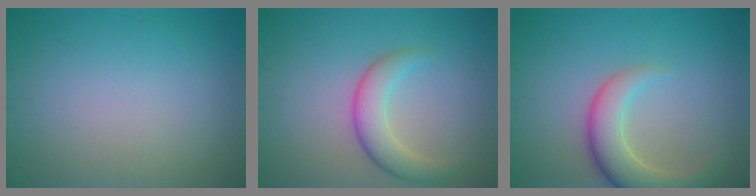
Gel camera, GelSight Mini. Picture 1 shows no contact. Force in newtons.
{"total": 3.6, "press": 3.6, "slide": 0.2}
{"total": 5.4, "press": 5.3, "slide": 0.4}